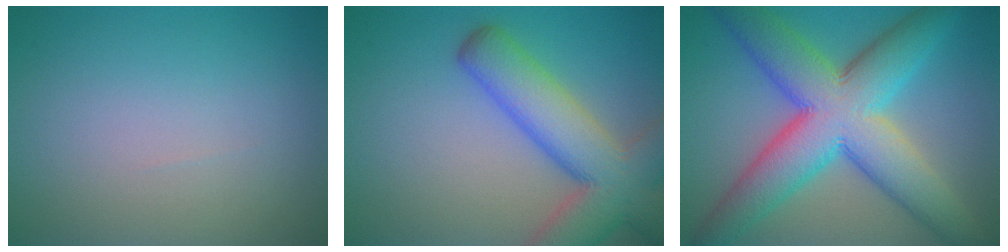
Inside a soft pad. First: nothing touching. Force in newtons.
{"total": 9.1, "press": 9.1, "slide": 0.6}
{"total": 11.9, "press": 11.9, "slide": 0.3}